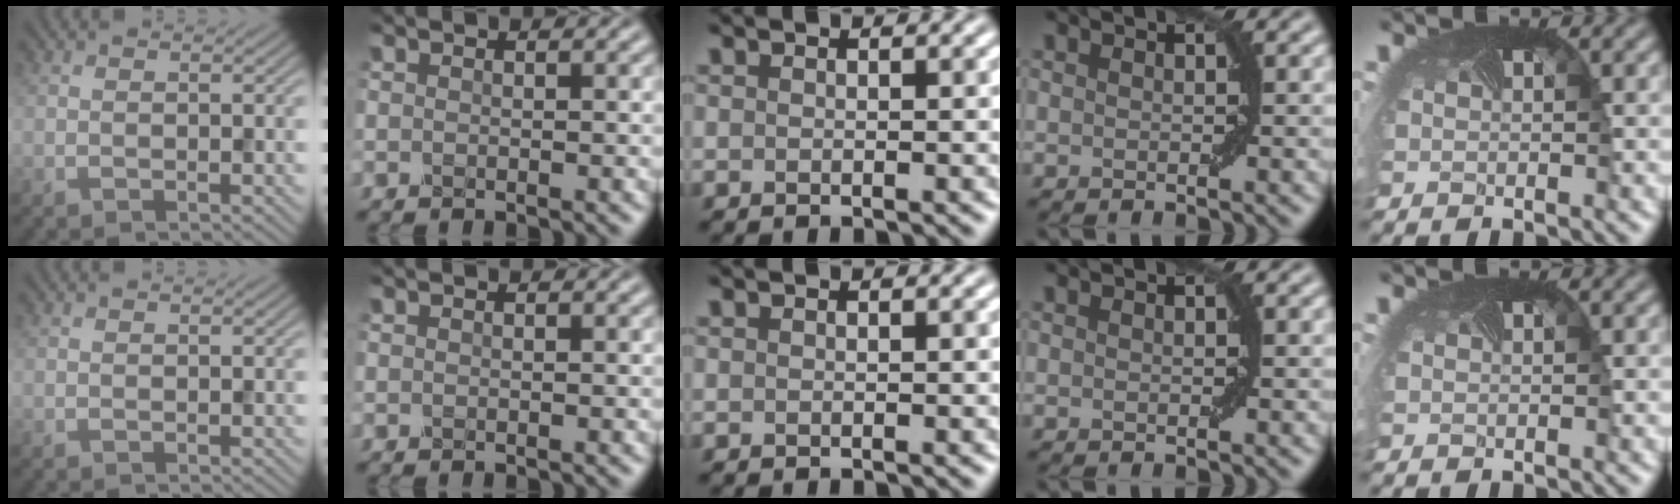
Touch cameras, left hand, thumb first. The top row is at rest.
{}